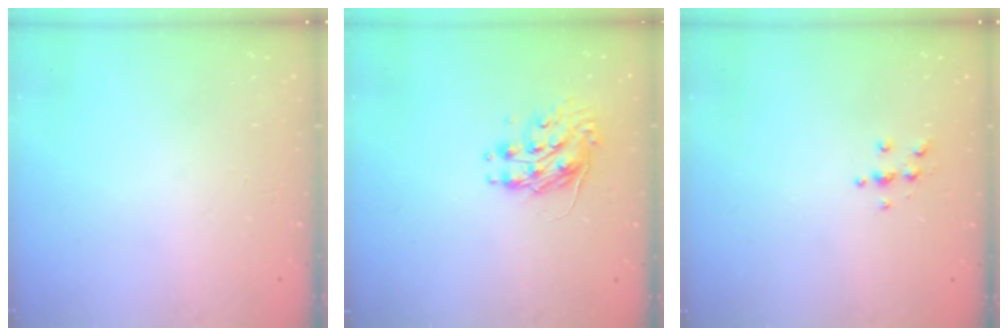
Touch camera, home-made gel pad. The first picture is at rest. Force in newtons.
{"total": 9.0, "press": 9.0, "slide": 0.6}
{"total": 4.4, "press": 4.4, "slide": 0.4}